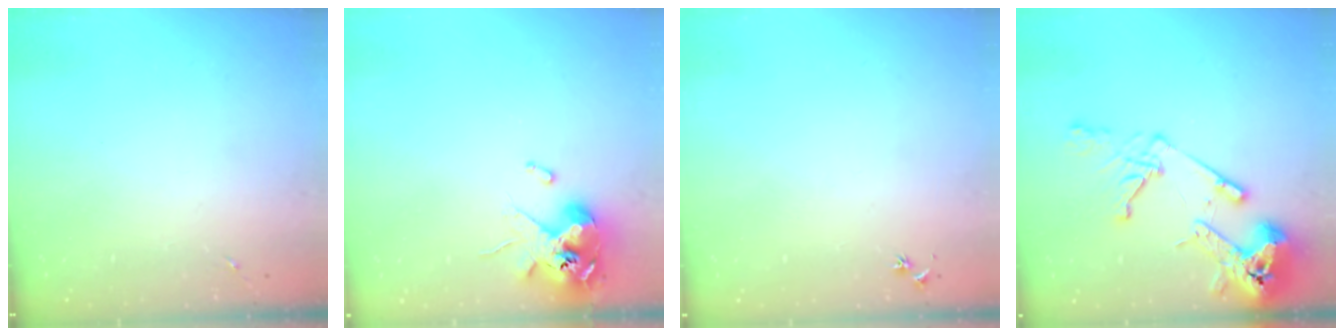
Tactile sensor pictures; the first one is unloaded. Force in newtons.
{"total": 12.1, "press": 12.0, "slide": 2.0}
{"total": 3.0, "press": 2.9, "slide": 0.4}
{"total": 18.8, "press": 18.6, "slide": 2.5}